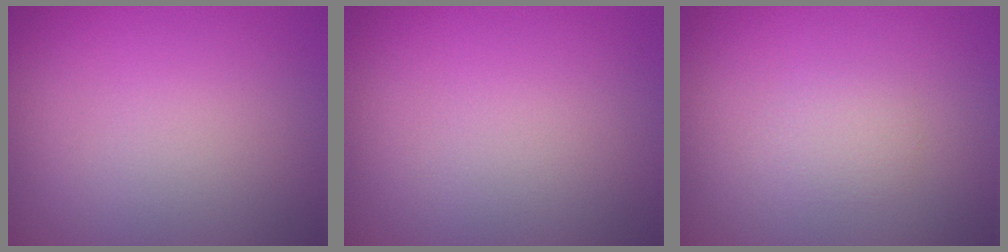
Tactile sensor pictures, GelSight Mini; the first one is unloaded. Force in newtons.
{"total": 0.0}
{"total": 1.2, "press": 1.2, "slide": 0.0}